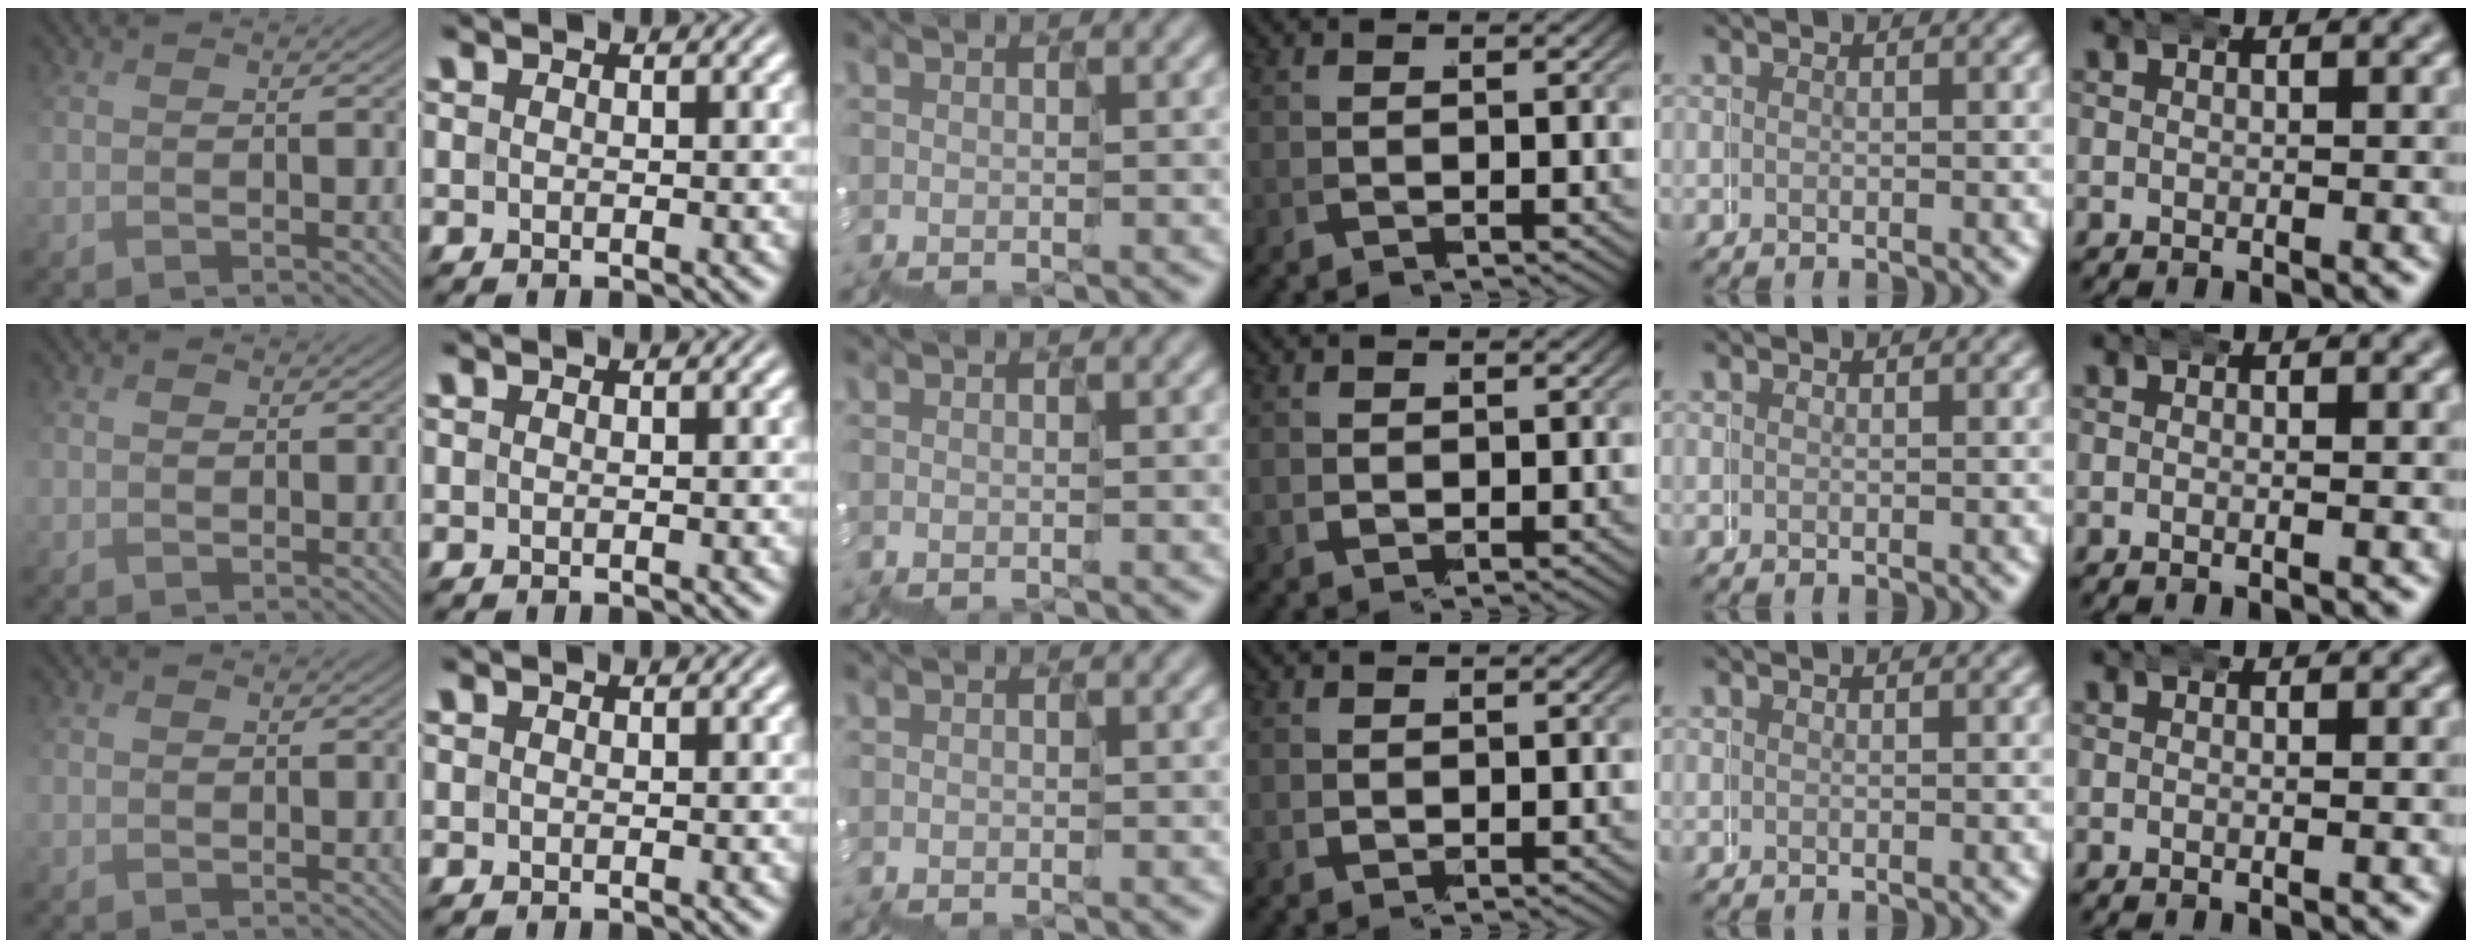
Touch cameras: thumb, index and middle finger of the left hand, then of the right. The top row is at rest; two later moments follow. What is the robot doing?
{"motion": "wrap", "object": "cloth"}